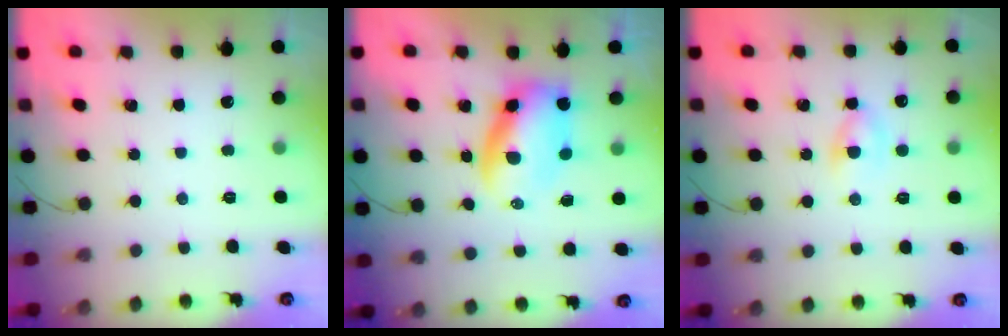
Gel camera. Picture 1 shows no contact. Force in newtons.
{"total": 6.0, "press": 5.7, "slide": 1.8}
{"total": 4.3, "press": 4.1, "slide": 1.4}